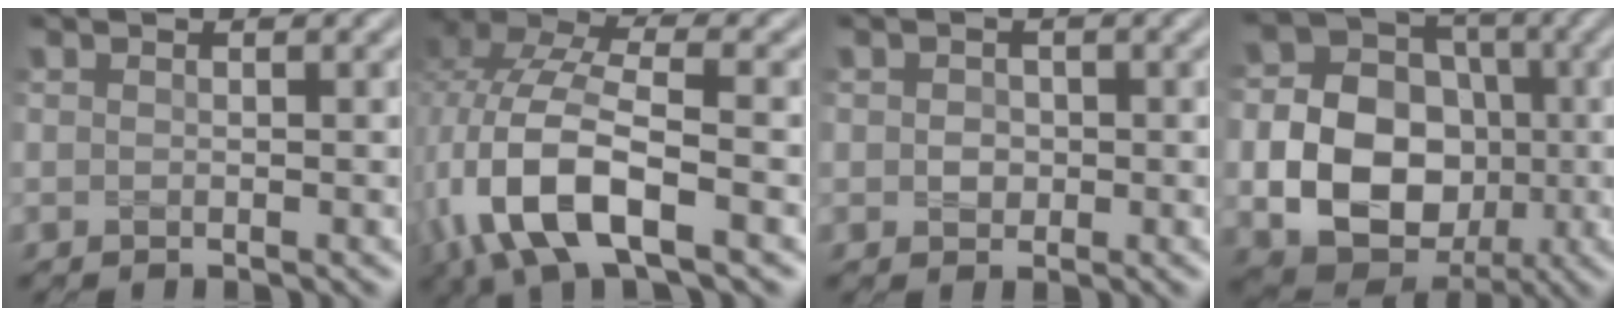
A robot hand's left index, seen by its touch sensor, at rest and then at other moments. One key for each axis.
{"total": 9.5, "fx": -3.0, "fy": 4.0, "fz": 8.1, "tx": -0.175, "ty": 0.006, "tz": -0.070}
{"total": 1.5, "fx": 0.0, "fy": 1.3, "fz": 0.7, "tx": -0.012, "ty": -0.002, "tz": -0.003}
{"total": 11.5, "fx": -1.8, "fy": 9.4, "fz": 6.4, "tx": -0.093, "ty": -0.015, "tz": -0.048}